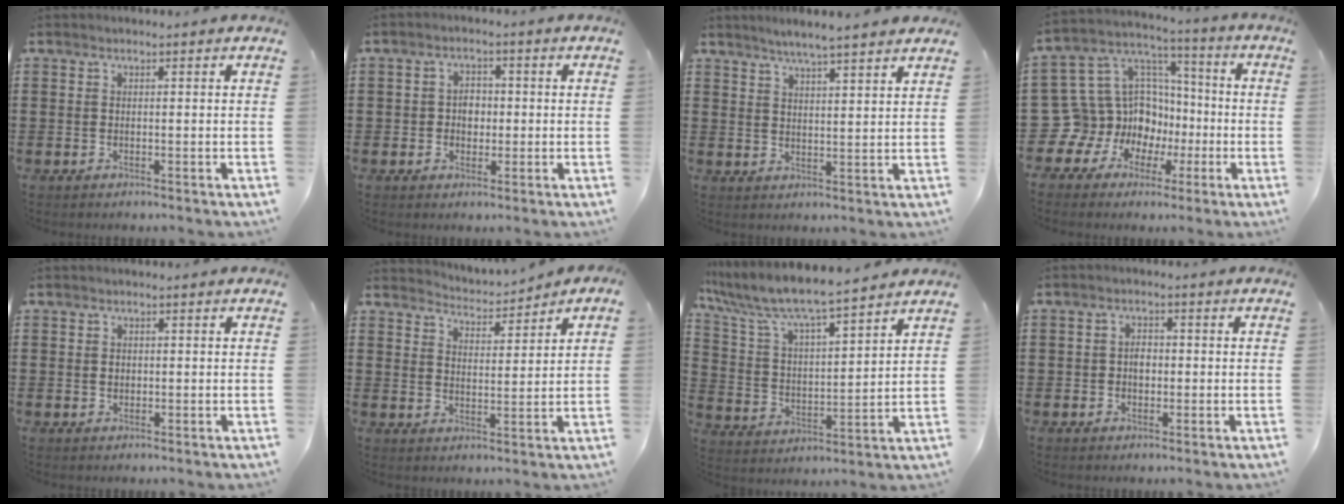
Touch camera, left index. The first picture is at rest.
{"total": 2.7, "force": [-0.4, 2.3, 1.4], "torque": [-0.028, 0.003, -0.014]}
{"total": 3.9, "force": [3.6, -0.4, 1.4], "torque": [-0.038, -0.010, 0.063]}
{"total": 13.7, "force": [-4.2, 12.9, 2.2], "torque": [-0.105, -0.021, -0.040]}
{"total": 0.9, "force": [0.1, 0.8, 0.5], "torque": [-0.013, 0.005, 0.002]}
{"total": 3.1, "force": [3.1, 0.1, -0.2], "torque": [-0.012, -0.018, 0.053]}
{"total": 7.1, "force": [6.5, 0.5, 2.8], "torque": [-0.086, -0.039, 0.107]}
{"total": 2.4, "force": [-0.2, 1.7, 1.7], "torque": [-0.034, 0.006, -0.006]}